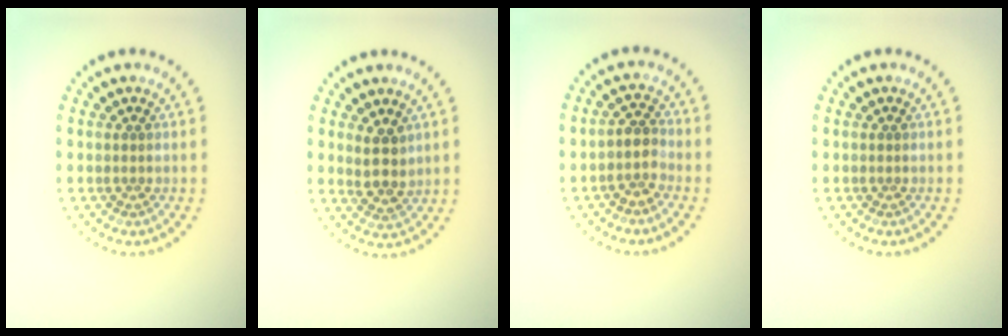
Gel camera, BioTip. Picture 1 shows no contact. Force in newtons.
{"total": 2.5, "press": 2.2, "slide": 1.1}
{"total": 2.0, "press": 1.6, "slide": 1.3}
{"total": 0.0}